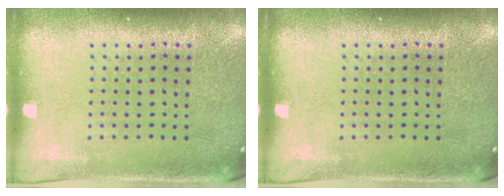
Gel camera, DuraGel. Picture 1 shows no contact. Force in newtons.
{"total": 0.0}